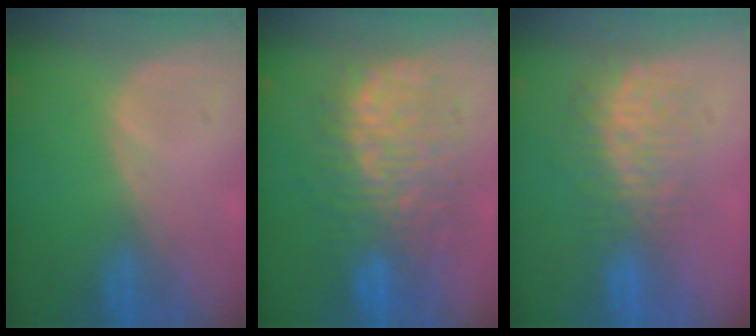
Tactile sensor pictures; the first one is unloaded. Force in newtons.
{"total": 11.9, "press": 11.8, "slide": 1.5}
{"total": 8.7, "press": 7.4, "slide": 4.6}